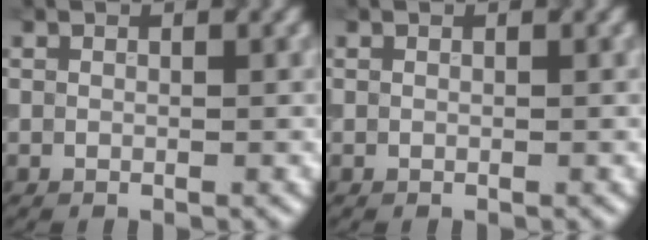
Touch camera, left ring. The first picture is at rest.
{"total": 0.0}